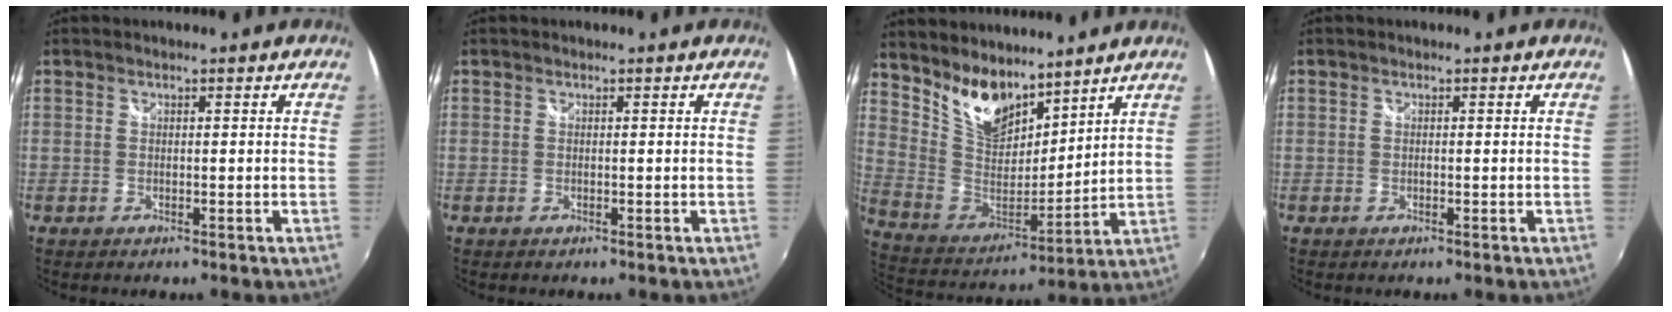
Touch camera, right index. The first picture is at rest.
{"total": 0.0}
{"total": 12.9, "force": [9.9, 5.8, 5.9], "torque": [-0.119, -0.002, 0.202]}
{"total": 0.0}